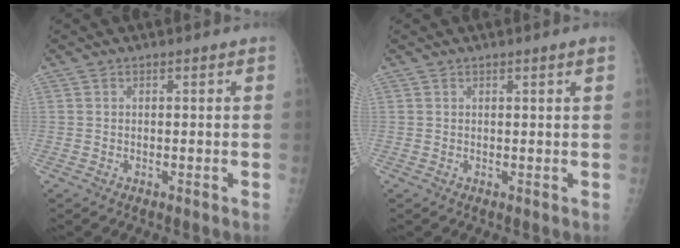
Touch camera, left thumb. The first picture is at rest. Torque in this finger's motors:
{"motor_torque": [-0.45, 0.18, -0.35, -0.01, 0.02]}